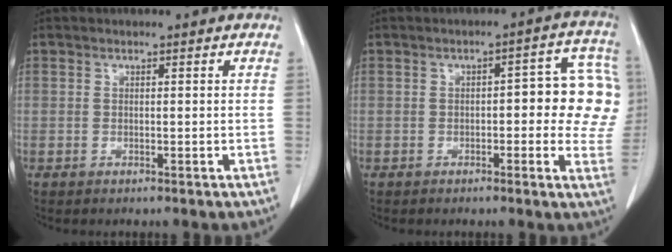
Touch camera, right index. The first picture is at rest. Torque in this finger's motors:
{"motor_torque": [0.29, 0.05, 0.14, 0.04]}